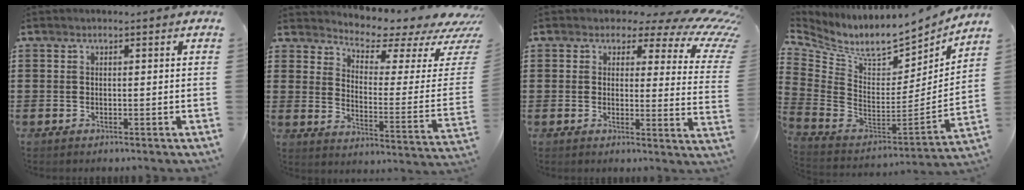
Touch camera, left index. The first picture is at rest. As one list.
[{"total": 3.9, "force": [3.4, 0.8, 1.6], "torque": [-0.040, -0.045, 0.049]}, {"total": 5.4, "force": [3.6, 2.6, 3.0], "torque": [-0.054, -0.018, 0.056]}, {"total": 8.3, "force": [6.9, 2.2, 4.0], "torque": [-0.104, -0.061, 0.116]}]